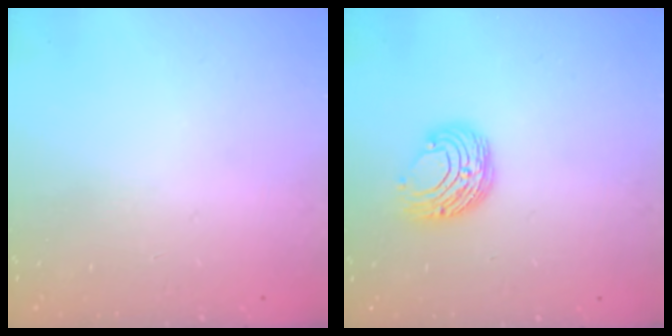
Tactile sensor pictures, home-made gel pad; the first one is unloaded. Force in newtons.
{"total": 9.5, "press": 9.5, "slide": 0.6}